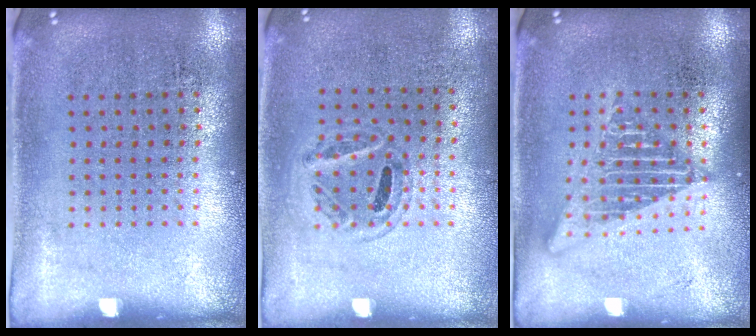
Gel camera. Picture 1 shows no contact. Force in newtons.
{"total": 1.0, "press": 0.8, "slide": 0.6}
{"total": 2.6, "press": 2.6, "slide": 0.3}